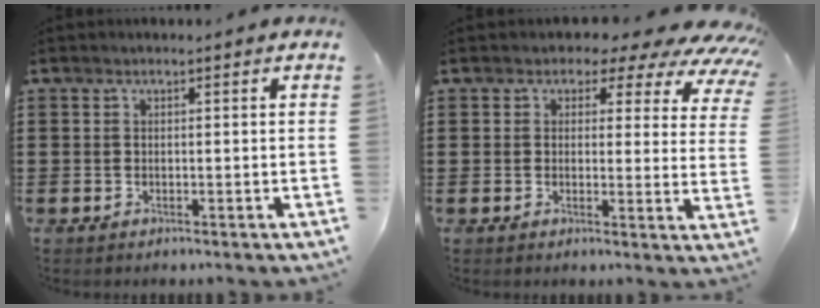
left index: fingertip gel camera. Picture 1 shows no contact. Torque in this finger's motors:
{"motor_torque": [2.14, 0.00, 1.05, 0.11]}